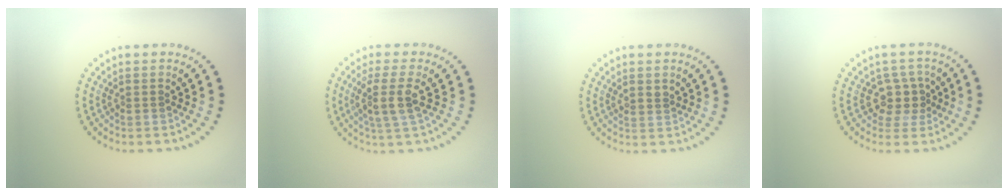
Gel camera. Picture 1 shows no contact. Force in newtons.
{"total": 3.1, "press": 2.4, "slide": 1.9}
{"total": 0.7, "press": 0.4, "slide": 0.5}
{"total": 2.5, "press": 1.9, "slide": 1.6}